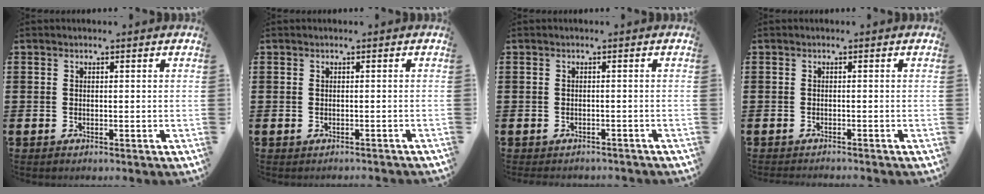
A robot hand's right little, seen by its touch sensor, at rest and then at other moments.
{"total": 0.6, "force": [-0.6, -0.1, 0.0], "torque": [0.001, -0.001, -0.013]}
{"total": 0.6, "force": [-0.6, 0.1, 0.0], "torque": [-0.003, -0.001, -0.013]}
{"total": 0.8, "force": [-0.8, -0.1, 0.1], "torque": [-0.002, -0.001, -0.017]}